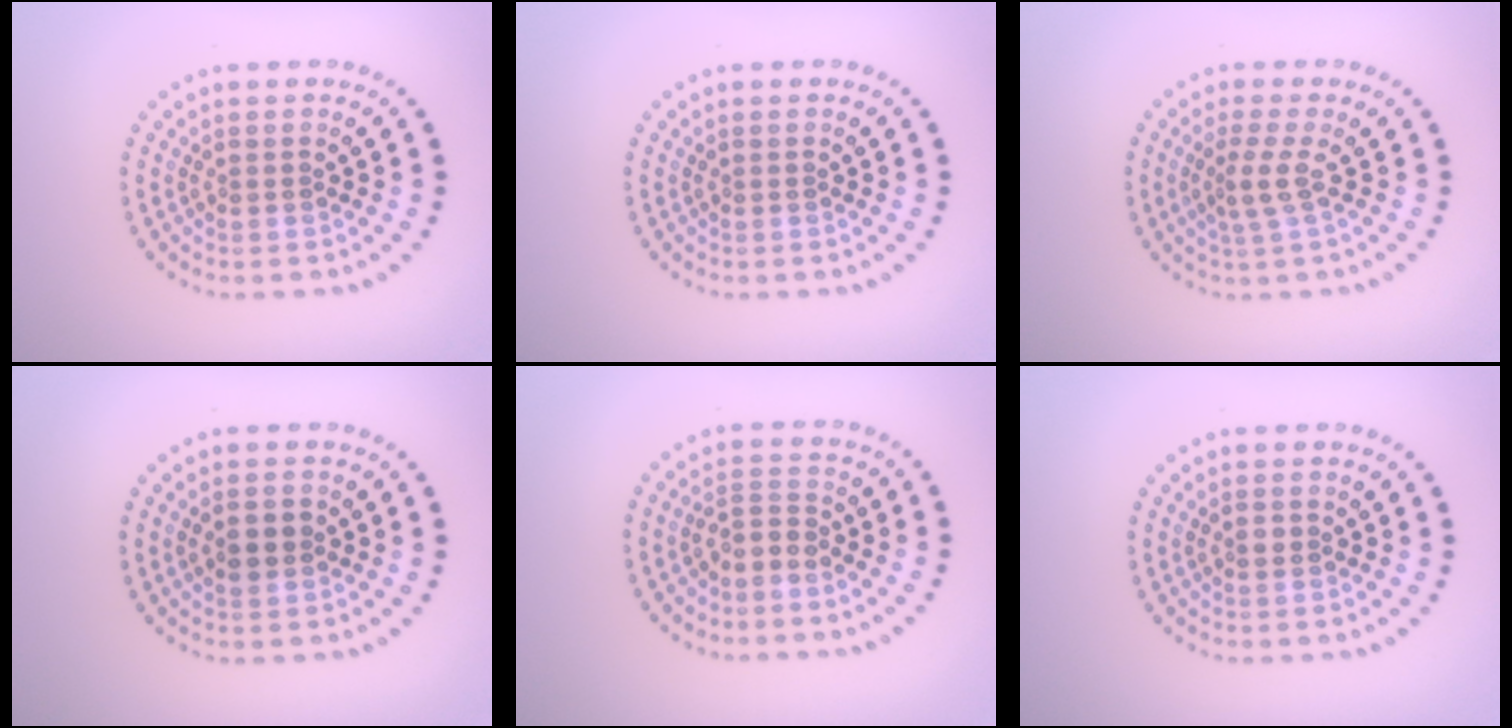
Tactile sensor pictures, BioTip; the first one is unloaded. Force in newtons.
{"total": 0.0}
{"total": 2.1, "press": 1.4, "slide": 1.5}
{"total": 2.1, "press": 2.1, "slide": 0.1}
{"total": 2.0, "press": 1.5, "slide": 1.3}
{"total": 0.7, "press": 0.7, "slide": 0.3}